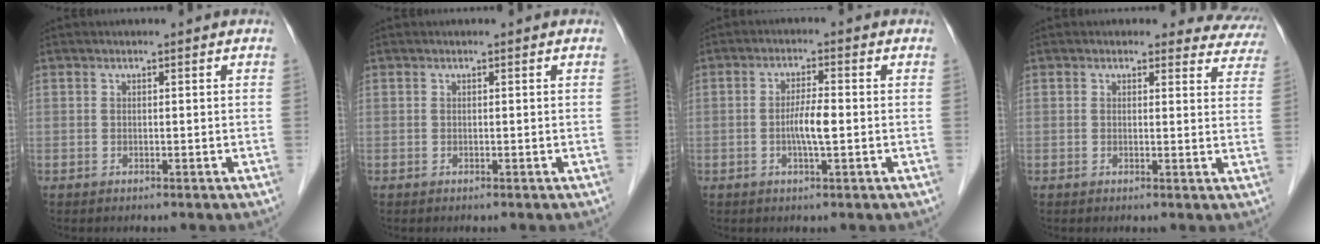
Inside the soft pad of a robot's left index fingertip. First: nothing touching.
{"total": 0.0}
{"total": 3.9, "force": [-0.6, 0.4, 3.8], "torque": [-0.075, -0.002, -0.014]}
{"total": 7.3, "force": [6.8, 2.8, -0.3], "torque": [0.049, -0.013, 0.035]}